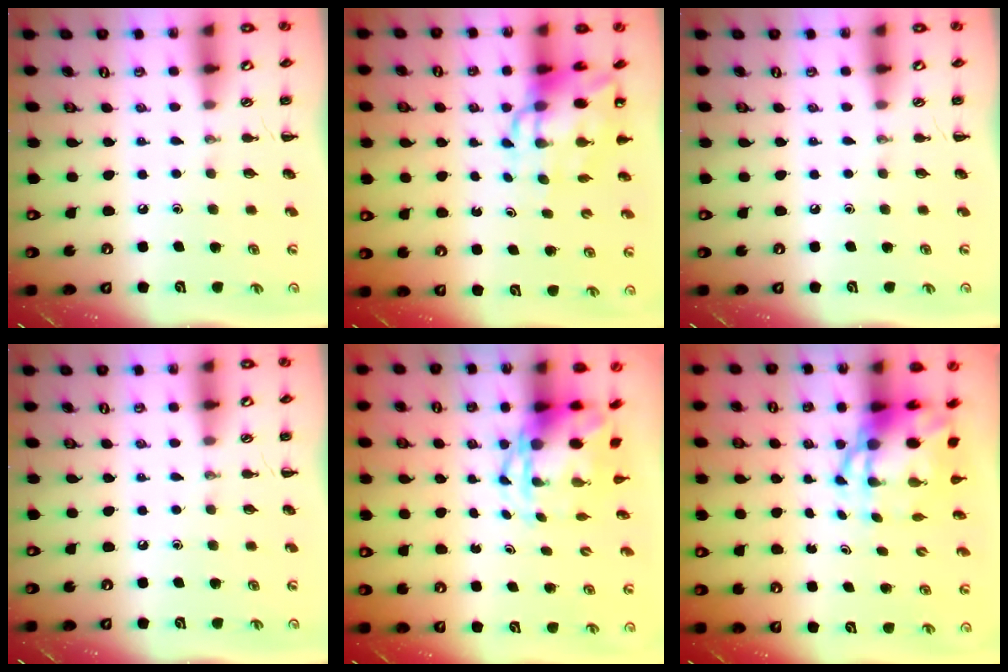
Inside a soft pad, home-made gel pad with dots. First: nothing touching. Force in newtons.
{"total": 10.1, "press": 9.7, "slide": 2.8}
{"total": 0.0}
{"total": 0.0}
{"total": 4.4, "press": 4.2, "slide": 1.1}
{"total": 6.9, "press": 6.6, "slide": 1.7}